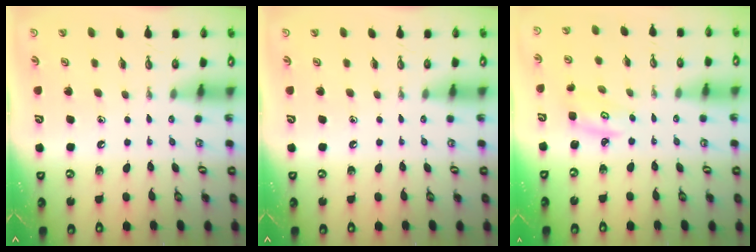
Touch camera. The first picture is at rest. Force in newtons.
{"total": 0.0}
{"total": 2.7, "press": 2.7, "slide": 0.2}